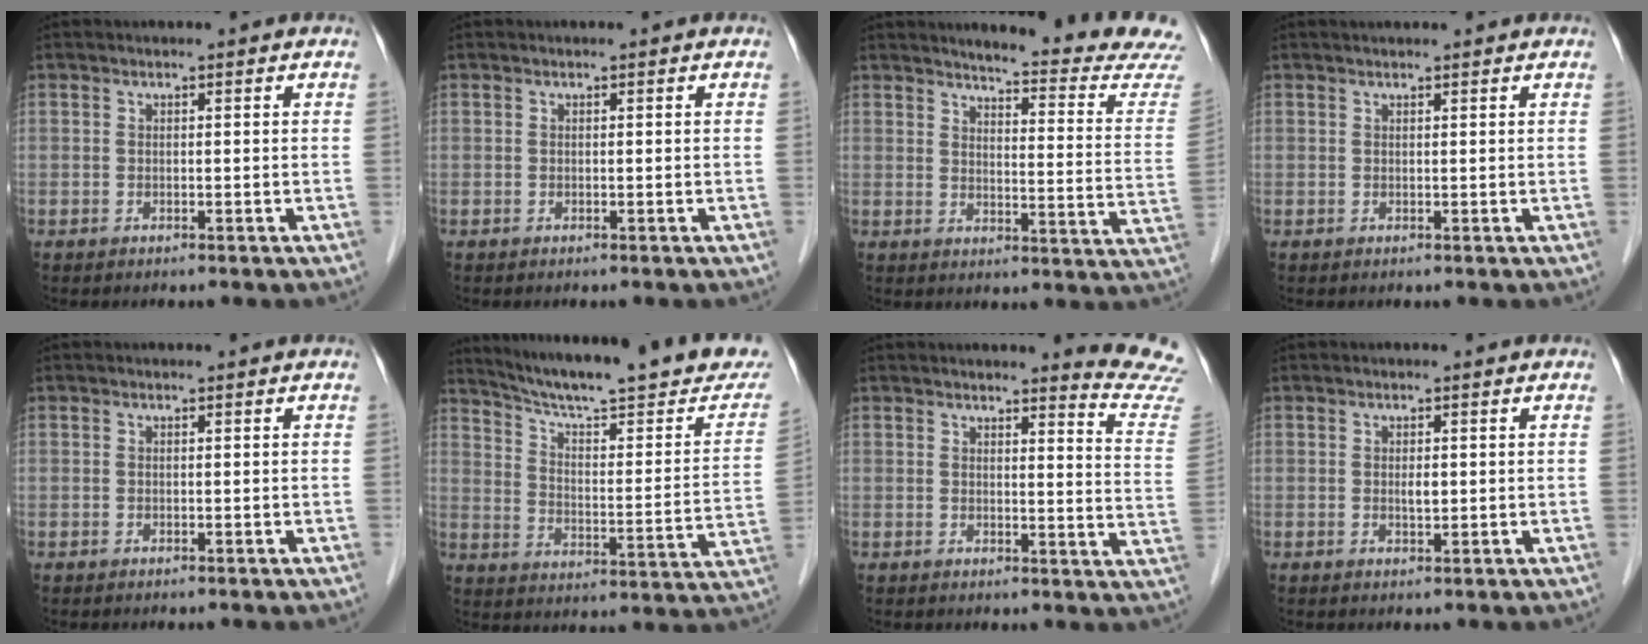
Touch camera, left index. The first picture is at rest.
{"total": 0.0}
{"total": 16.9, "force": [16.2, -1.1, 4.5], "torque": [-0.056, -0.116, 0.176]}
{"total": 2.9, "force": [2.7, 0.2, 1.1], "torque": [-0.012, 0.025, 0.033]}
{"total": 0.0}
{"total": 24.6, "force": [21.2, 2.8, 12.2], "torque": [-0.179, -0.036, 0.283]}
{"total": 9.6, "force": [9.5, -1.5, 0.7], "torque": [-0.005, -0.109, 0.084]}
{"total": 1.3, "force": [0.2, 0.5, 1.2], "torque": [-0.019, -0.001, 0.004]}